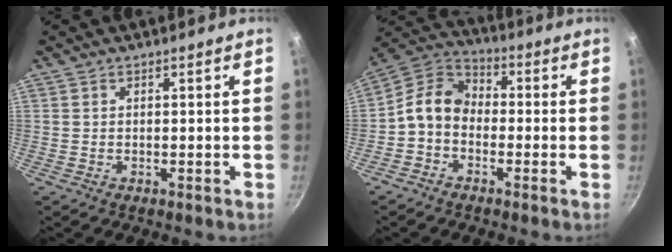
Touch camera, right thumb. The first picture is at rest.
{"total": 8.7, "force": [-2.0, 6.6, 5.3], "torque": [-0.083, 0.043, -0.062]}